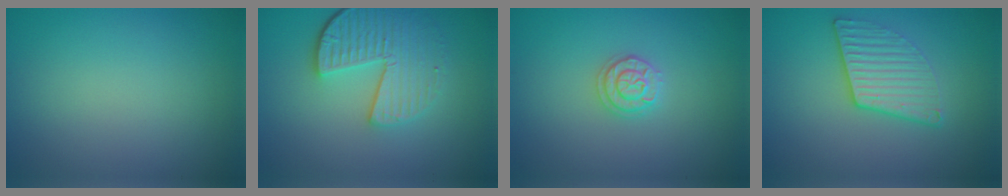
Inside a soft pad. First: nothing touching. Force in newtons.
{"total": 5.5, "press": 4.1, "slide": 3.6}
{"total": 2.0, "press": 1.9, "slide": 0.3}
{"total": 3.1, "press": 2.7, "slide": 1.4}